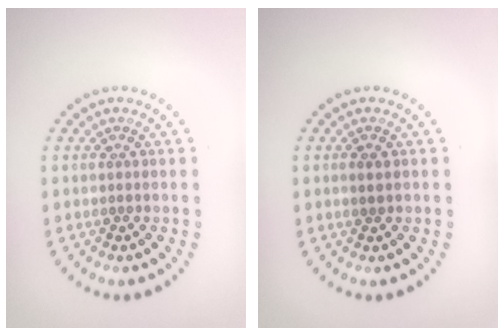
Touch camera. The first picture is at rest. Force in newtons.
{"total": 0.9, "press": 0.9, "slide": 0.0}